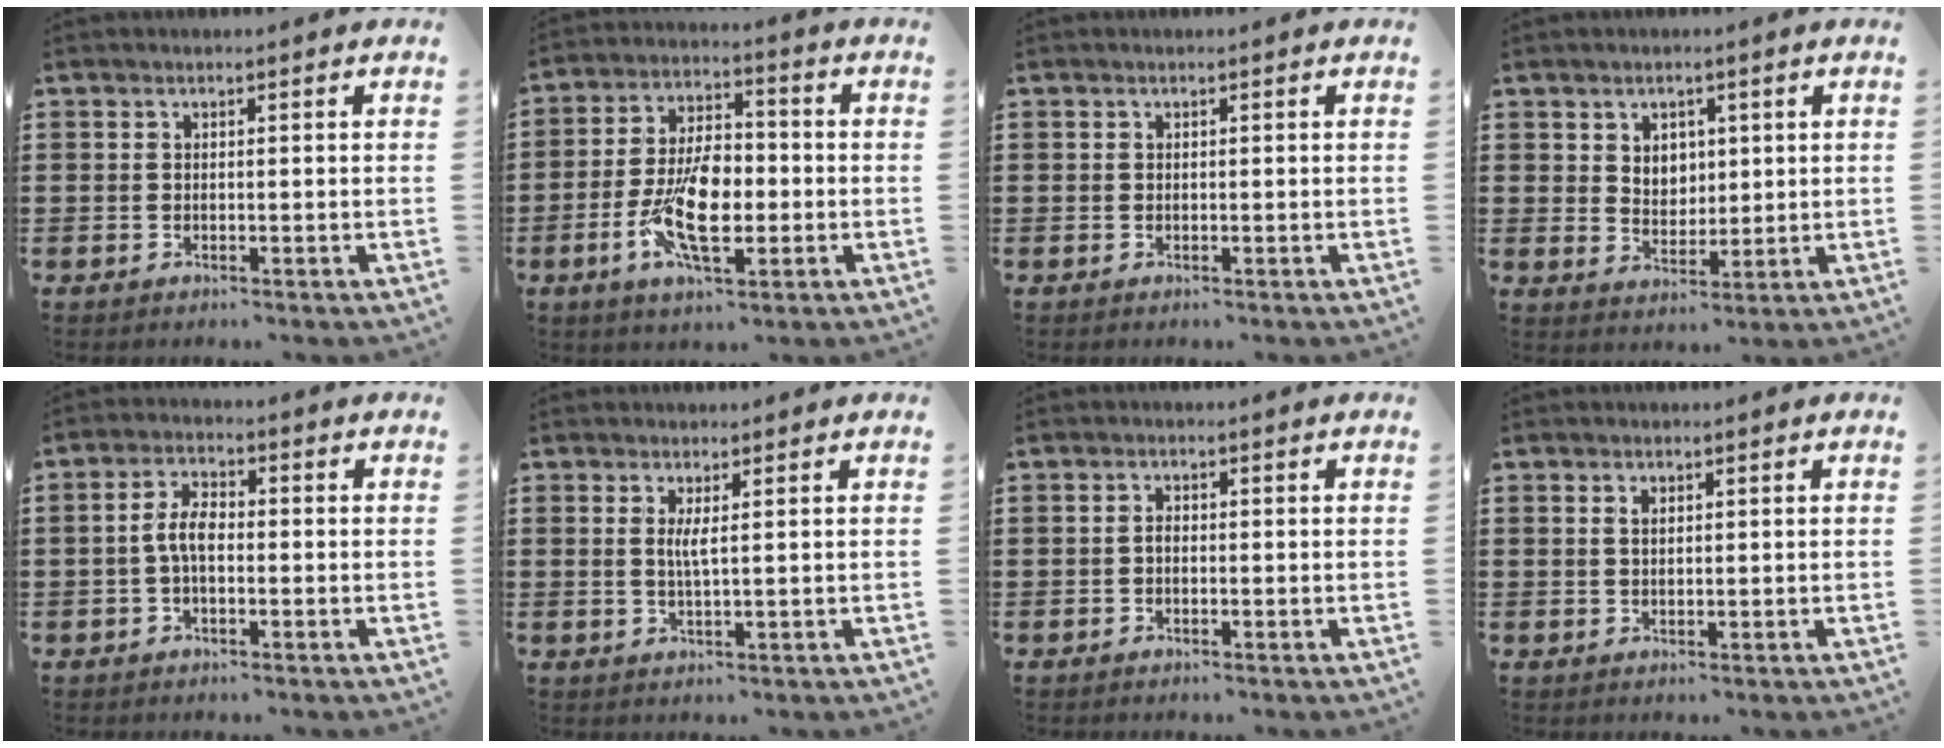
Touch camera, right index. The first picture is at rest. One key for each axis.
{"total": 10.5, "fx": -2.6, "fy": 5.1, "fz": 8.8, "tx": -0.189, "ty": -0.005, "tz": -0.048}
{"total": 0.0}
{"total": 3.7, "fx": 1.9, "fy": 3.0, "fz": 1.1, "tx": -0.026, "ty": 0.006, "tz": 0.032}
{"total": 4.4, "fx": -0.7, "fy": 2.0, "fz": 3.9, "tx": -0.085, "ty": 0.003, "tz": -0.016}
{"total": 2.2, "fx": 0.6, "fy": -0.1, "fz": 2.1, "tx": -0.045, "ty": -0.005, "tz": 0.009}
{"total": 1.0, "fx": -0.3, "fy": 0.5, "fz": 0.8, "tx": -0.017, "ty": -0.001, "tz": -0.006}
{"total": 1.2, "fx": 0.7, "fy": 0.6, "fz": 0.8, "tx": -0.018, "ty": 0.005, "tz": 0.013}